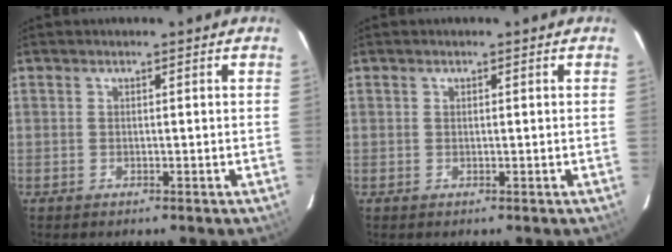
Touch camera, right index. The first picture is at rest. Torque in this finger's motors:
{"motor_torque": [-0.20, -0.03, -0.10, 0.00]}